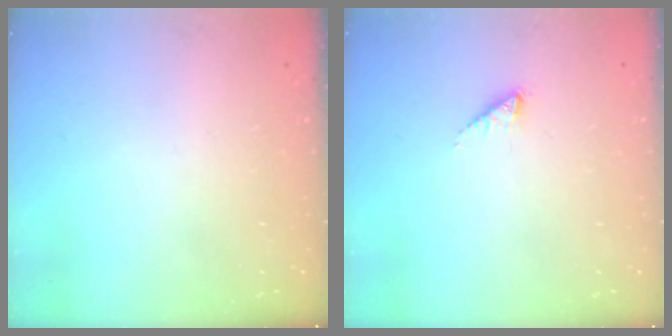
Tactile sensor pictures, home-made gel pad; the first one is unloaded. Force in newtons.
{"total": 0.8, "press": 0.8, "slide": 0.1}